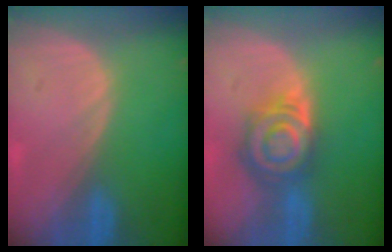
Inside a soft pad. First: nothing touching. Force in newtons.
{"total": 8.0, "press": 7.0, "slide": 3.8}